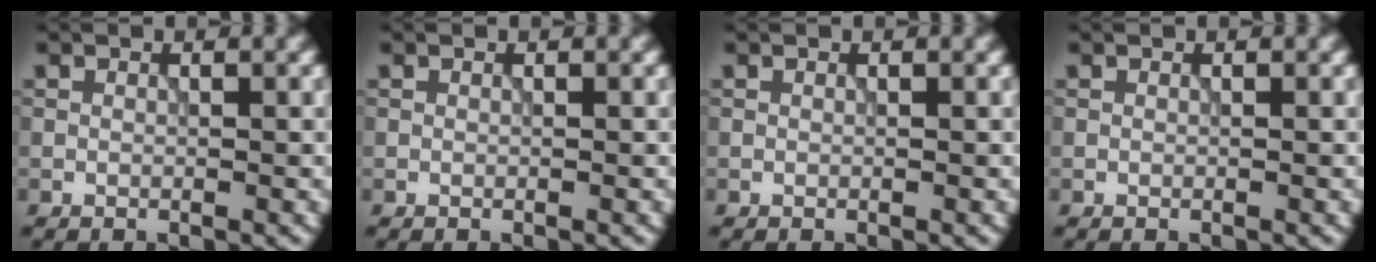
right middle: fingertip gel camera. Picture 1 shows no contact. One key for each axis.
{"total": 0.0}
{"total": 0.0}
{"total": 0.0}